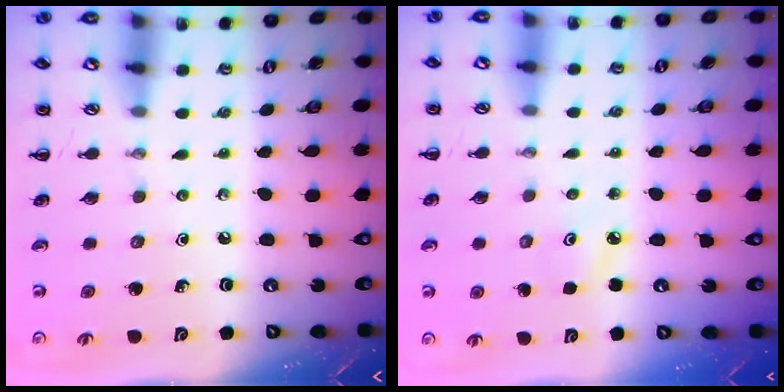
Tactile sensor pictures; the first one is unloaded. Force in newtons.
{"total": 2.7, "press": 2.5, "slide": 0.8}